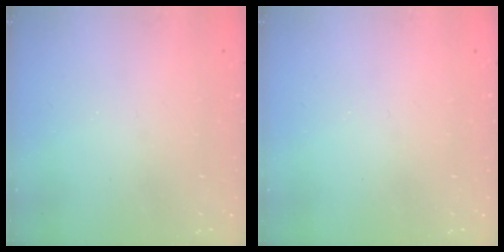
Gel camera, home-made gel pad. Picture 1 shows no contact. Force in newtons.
{"total": 0.0}